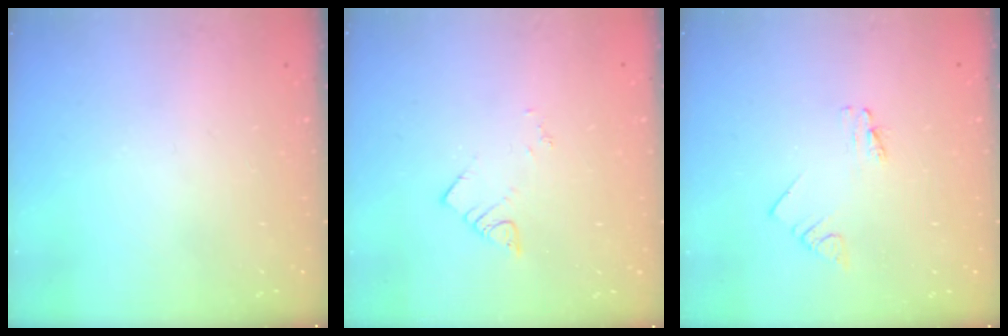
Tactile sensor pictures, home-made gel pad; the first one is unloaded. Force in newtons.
{"total": 3.7, "press": 3.7, "slide": 0.5}
{"total": 1.1, "press": 1.1, "slide": 0.0}